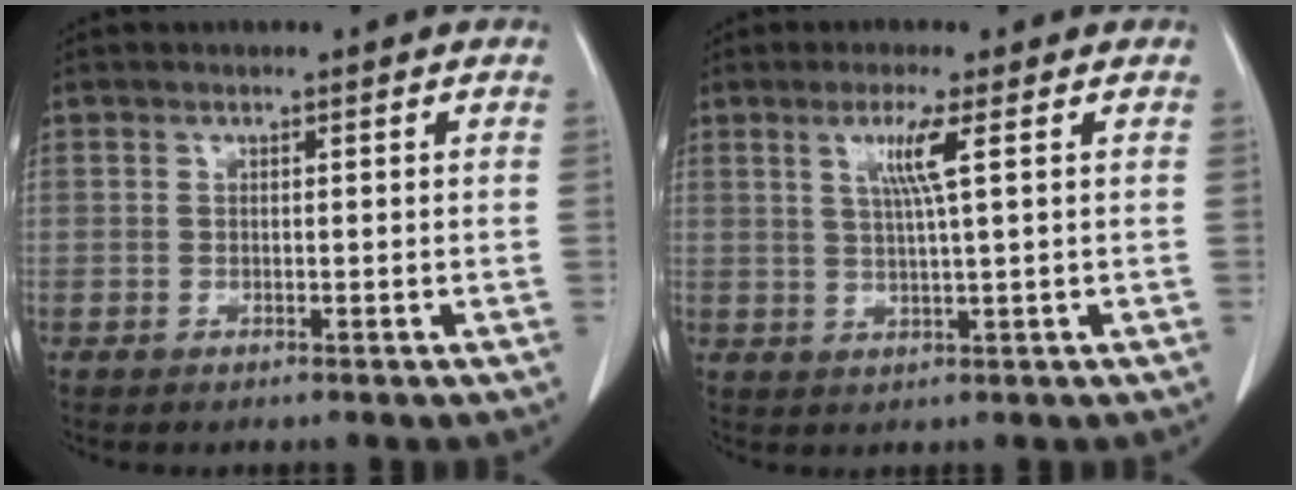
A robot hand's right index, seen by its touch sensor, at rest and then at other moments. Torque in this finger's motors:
{"motor_torque": [0.51, 0.19, 0.22, 0.06]}